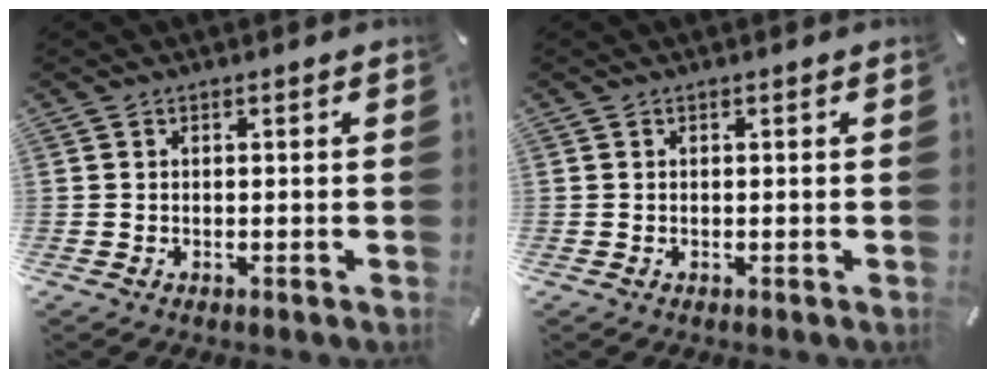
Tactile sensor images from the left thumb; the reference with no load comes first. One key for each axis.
{"total": 0.0}